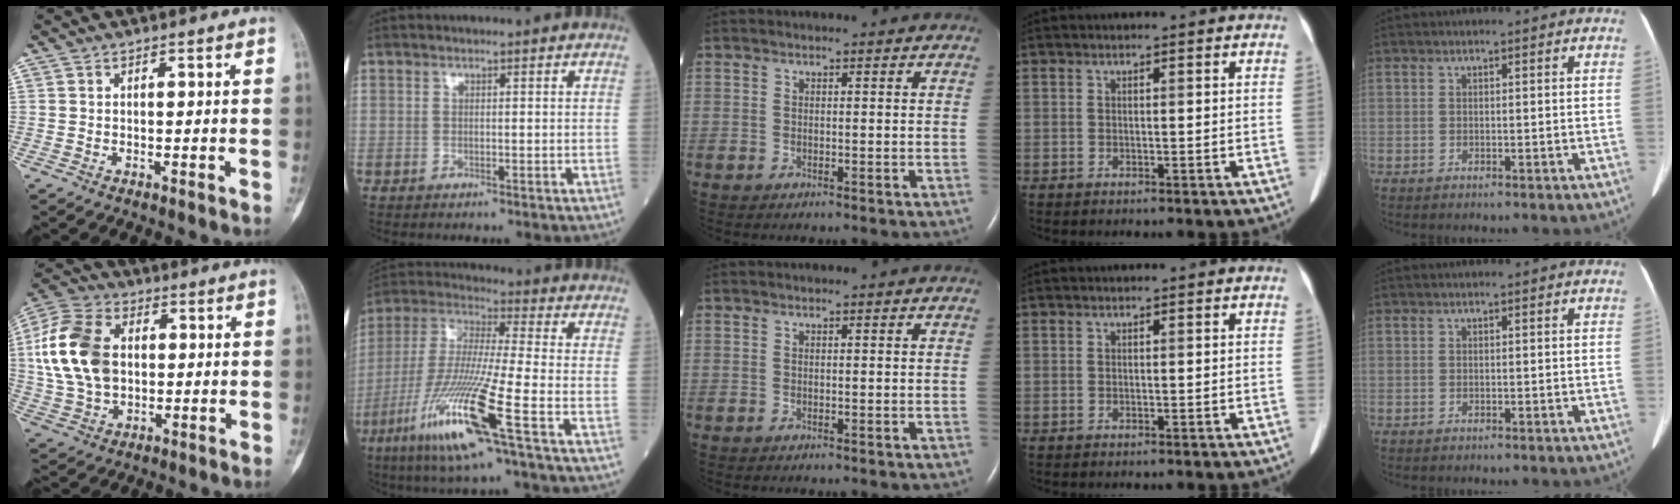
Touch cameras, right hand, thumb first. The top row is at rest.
{"thumb": {"total": 16.7, "force": [1.9, 11.4, 12.1], "torque": [-0.232, 0.012, 0.035]}, "index": {"total": 17.2, "force": [-7.9, -0.1, 15.2], "torque": [-0.332, -0.036, -0.156]}}